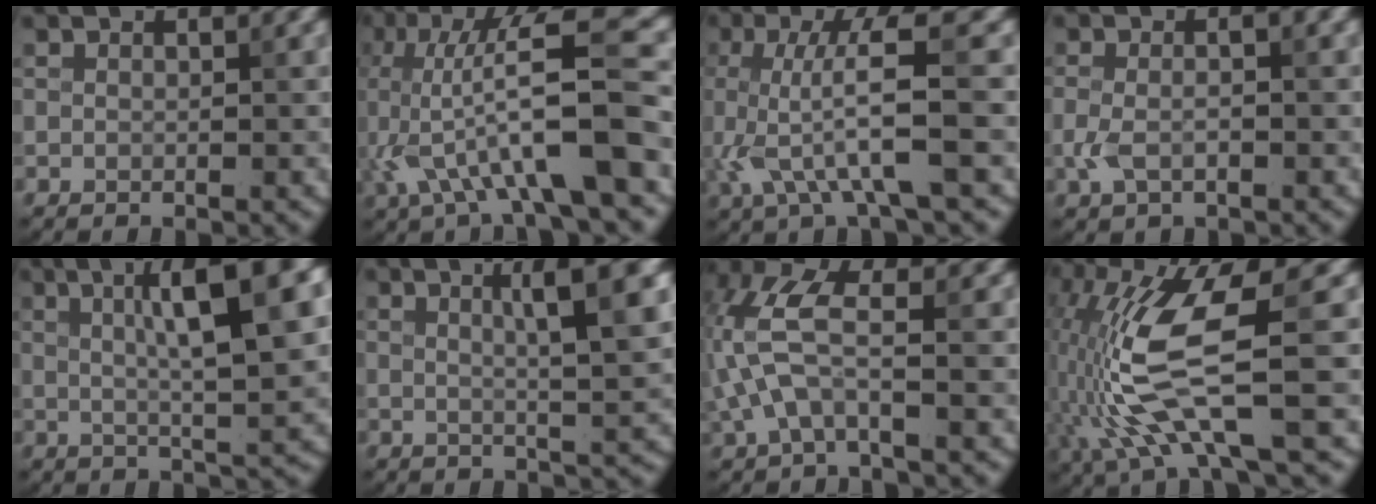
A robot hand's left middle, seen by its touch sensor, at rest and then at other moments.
{"total": 10.7, "force": [-2.6, 2.9, 10.0], "torque": [-0.186, 0.013, -0.049]}
{"total": 6.3, "force": [-0.7, 1.3, 6.1], "torque": [-0.123, 0.004, -0.012]}
{"total": 2.7, "force": [-0.5, 1.2, 2.3], "torque": [-0.056, -0.001, -0.012]}
{"total": 10.5, "force": [2.8, 2.3, 9.9], "torque": [-0.126, 0.016, 0.041]}
{"total": 6.1, "force": [1.8, 1.1, 5.7], "torque": [-0.070, 0.009, 0.025]}
{"total": 5.4, "force": [-0.5, 2.4, 4.8], "torque": [-0.121, 0.019, -0.019]}
{"total": 9.6, "force": [-1.2, 2.4, 9.2], "torque": [-0.207, -0.007, -0.019]}